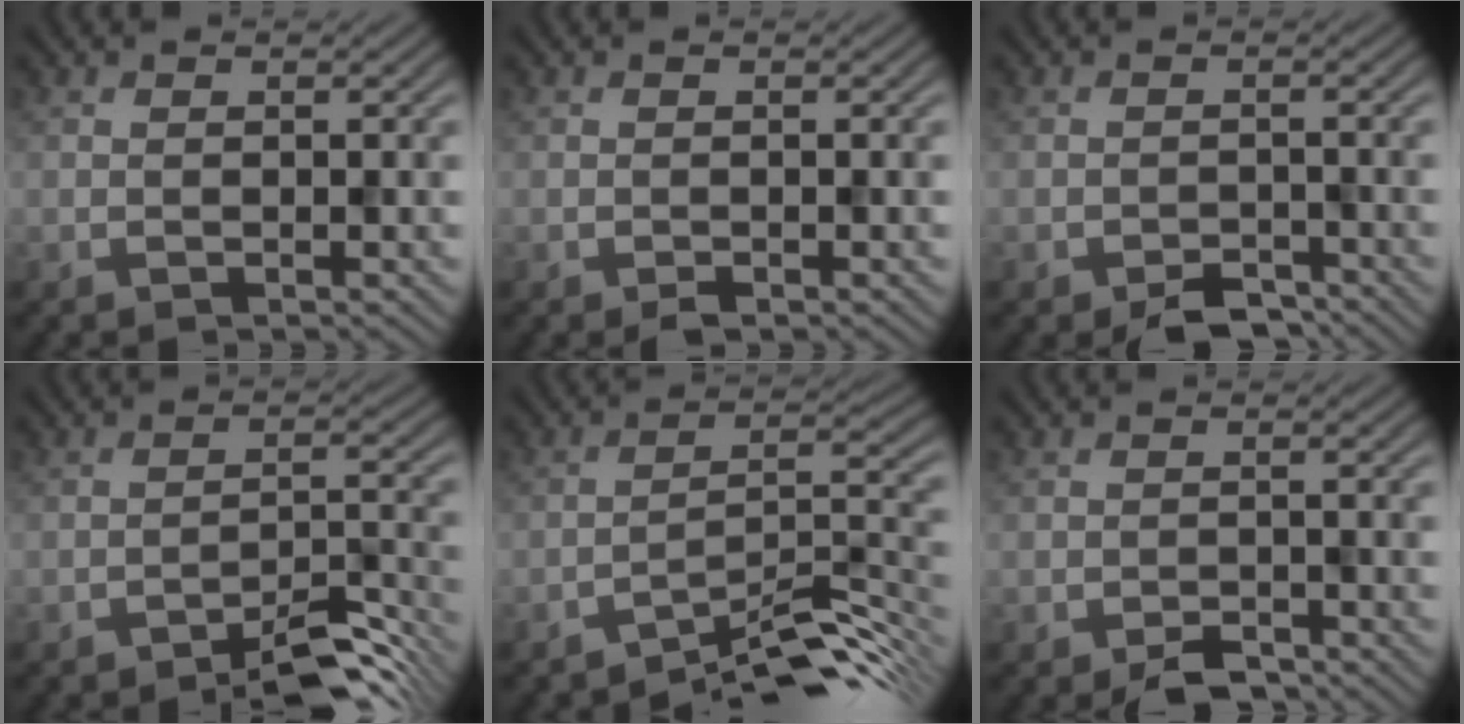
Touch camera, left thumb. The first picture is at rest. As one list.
[{"total": 0.8, "force": [-0.6, 0.3, 0.4], "torque": [-0.006, -0.001, -0.008]}, {"total": 3.4, "force": [-2.6, 1.4, 1.5], "torque": [-0.025, -0.004, -0.045]}, {"total": 5.4, "force": [-4.1, 1.4, 3.2], "torque": [-0.041, 0.010, -0.064]}, {"total": 8.3, "force": [-6.7, 1.6, 4.7], "torque": [-0.069, 0.011, -0.119]}, {"total": 2.8, "force": [-2.2, 1.1, 1.4], "torque": [-0.021, -0.002, -0.039]}]